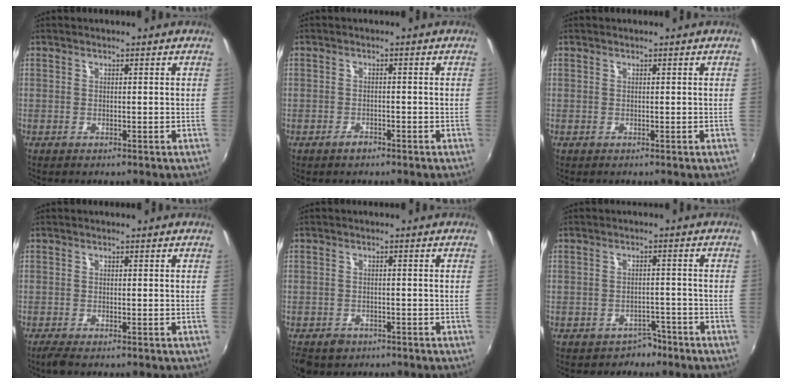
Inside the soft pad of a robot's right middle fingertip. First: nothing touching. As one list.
[{"total": 1.5, "force": [-1.3, 0.7, 0.4], "torque": [-0.008, 0.000, -0.023]}, {"total": 0.0}, {"total": 1.9, "force": [-1.4, 0.1, 1.2], "torque": [-0.025, -0.008, -0.028]}, {"total": 5.3, "force": [-3.5, 3.4, 2.0], "torque": [-0.057, -0.011, -0.054]}, {"total": 3.5, "force": [-2.6, 2.2, 0.3], "torque": [-0.007, 0.011, -0.035]}]